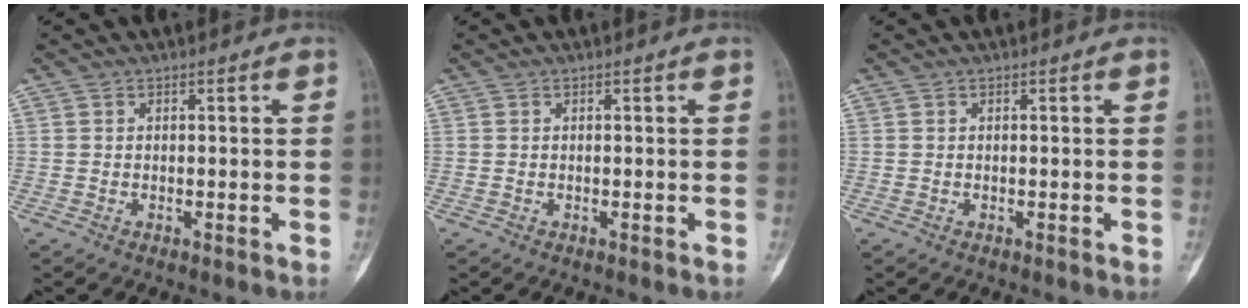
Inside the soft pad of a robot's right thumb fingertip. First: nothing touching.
{"total": 0.0}
{"total": 0.0}